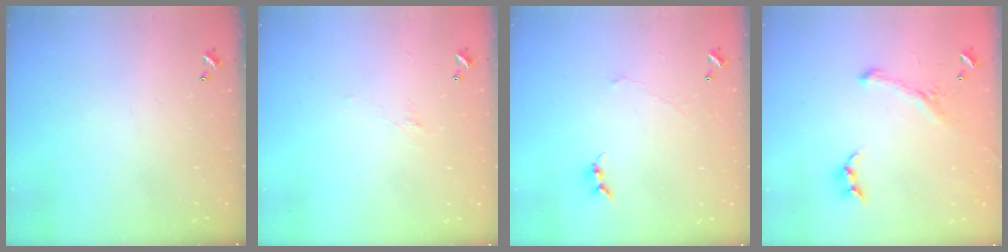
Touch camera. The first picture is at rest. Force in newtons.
{"total": 0.5, "press": 0.0, "slide": 0.5}
{"total": 0.0}
{"total": 1.1, "press": 0.0, "slide": 1.1}